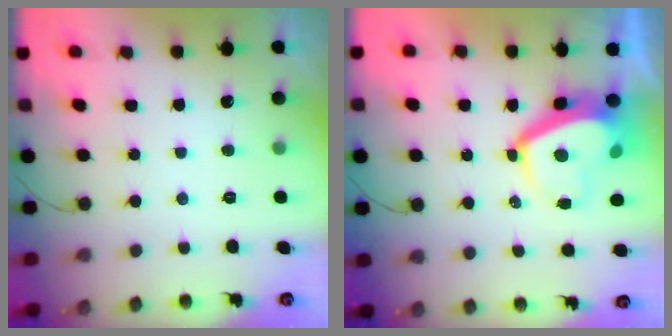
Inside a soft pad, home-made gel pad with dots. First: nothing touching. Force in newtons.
{"total": 7.0, "press": 6.9, "slide": 0.9}